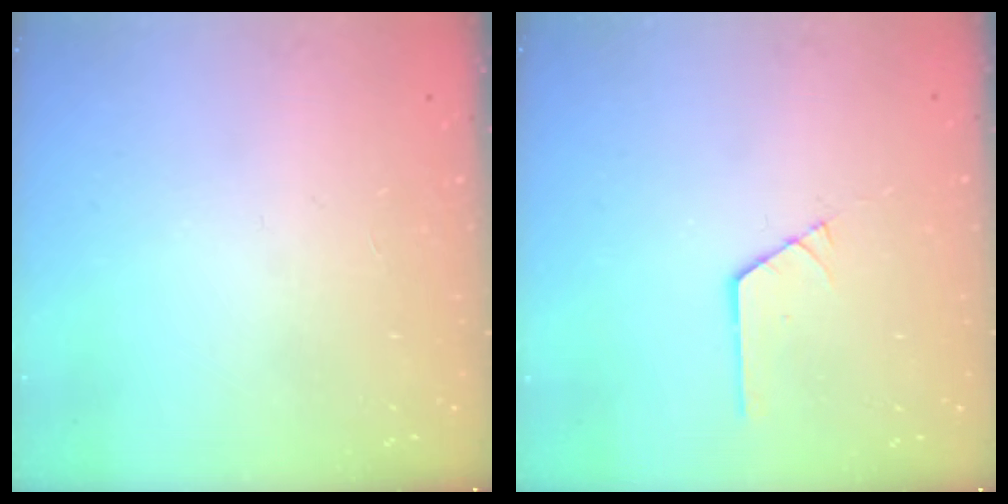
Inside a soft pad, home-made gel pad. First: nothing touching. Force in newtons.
{"total": 1.0, "press": 1.0, "slide": 0.1}